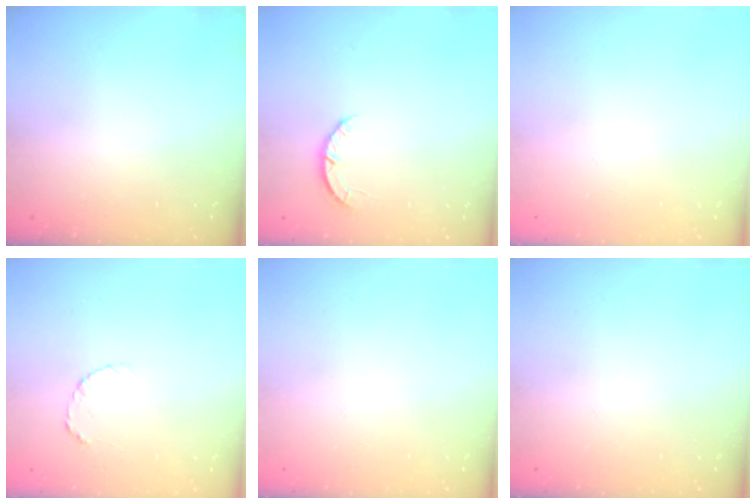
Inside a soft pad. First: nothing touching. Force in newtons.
{"total": 2.7, "press": 2.6, "slide": 0.4}
{"total": 0.0}
{"total": 3.5, "press": 3.5, "slide": 0.4}
{"total": 0.0}
{"total": 0.0}